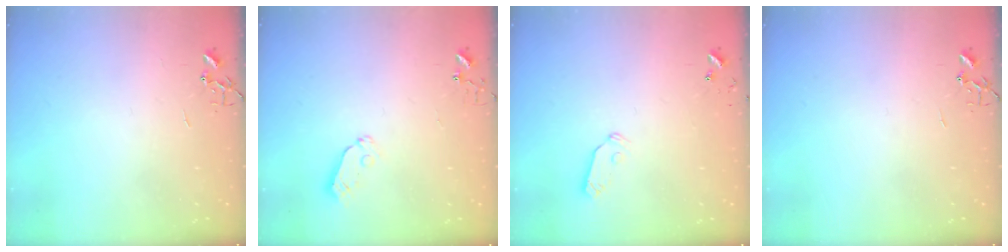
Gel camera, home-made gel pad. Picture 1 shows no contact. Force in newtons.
{"total": 4.1, "press": 4.1, "slide": 0.1}
{"total": 5.6, "press": 5.6, "slide": 0.3}
{"total": 0.0}